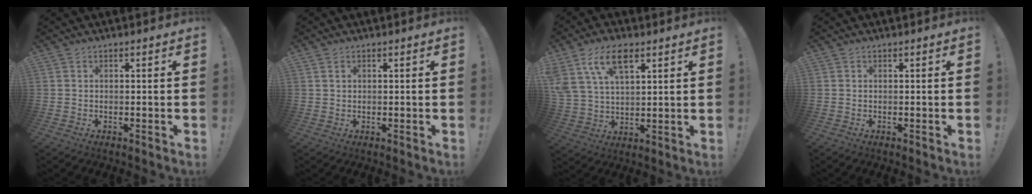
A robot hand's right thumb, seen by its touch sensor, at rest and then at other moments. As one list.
[{"total": 1.0, "force": [0.6, 0.7, 0.4], "torque": [-0.001, -0.002, 0.010]}, {"total": 12.1, "force": [6.7, 6.4, 7.8], "torque": [-0.146, -0.011, 0.128]}, {"total": 0.0}]